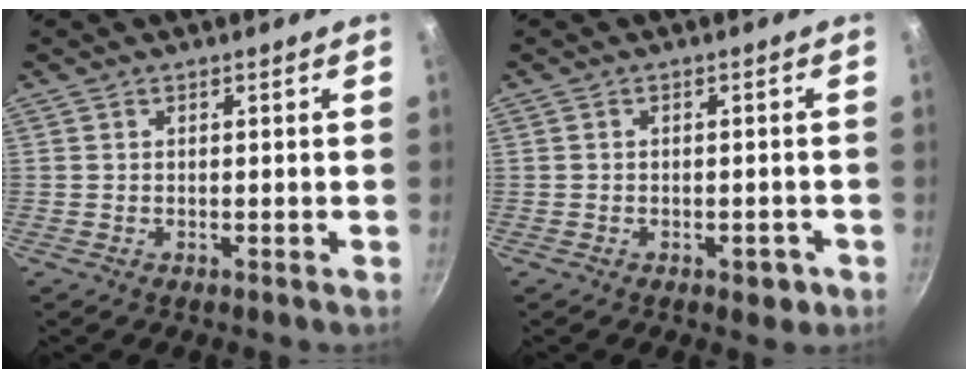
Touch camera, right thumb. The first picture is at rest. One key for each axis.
{"total": 3.1, "fx": -1.5, "fy": 1.8, "fz": 2.1, "tx": -0.014, "ty": 0.016, "tz": -0.011}